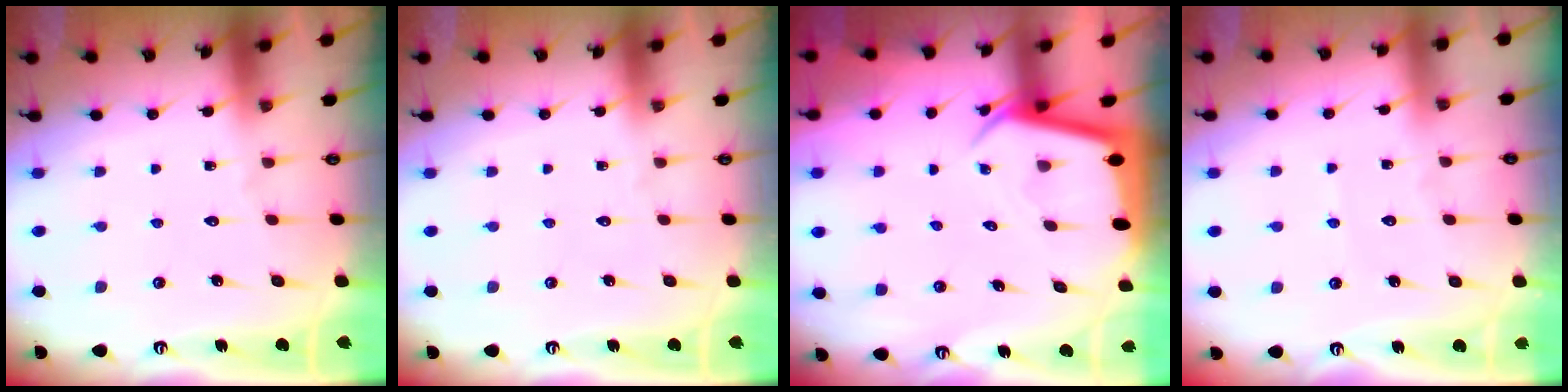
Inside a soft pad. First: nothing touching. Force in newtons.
{"total": 0.0}
{"total": 3.7, "press": 3.7, "slide": 0.2}
{"total": 3.8, "press": 3.8, "slide": 0.6}